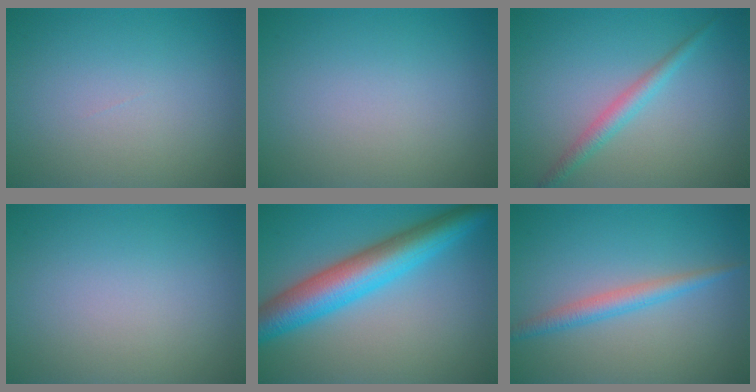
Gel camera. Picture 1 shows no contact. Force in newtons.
{"total": 0.0}
{"total": 2.1, "press": 2.1, "slide": 0.0}
{"total": 0.0}
{"total": 7.7, "press": 7.7, "slide": 0.2}
{"total": 2.3, "press": 2.3, "slide": 0.1}